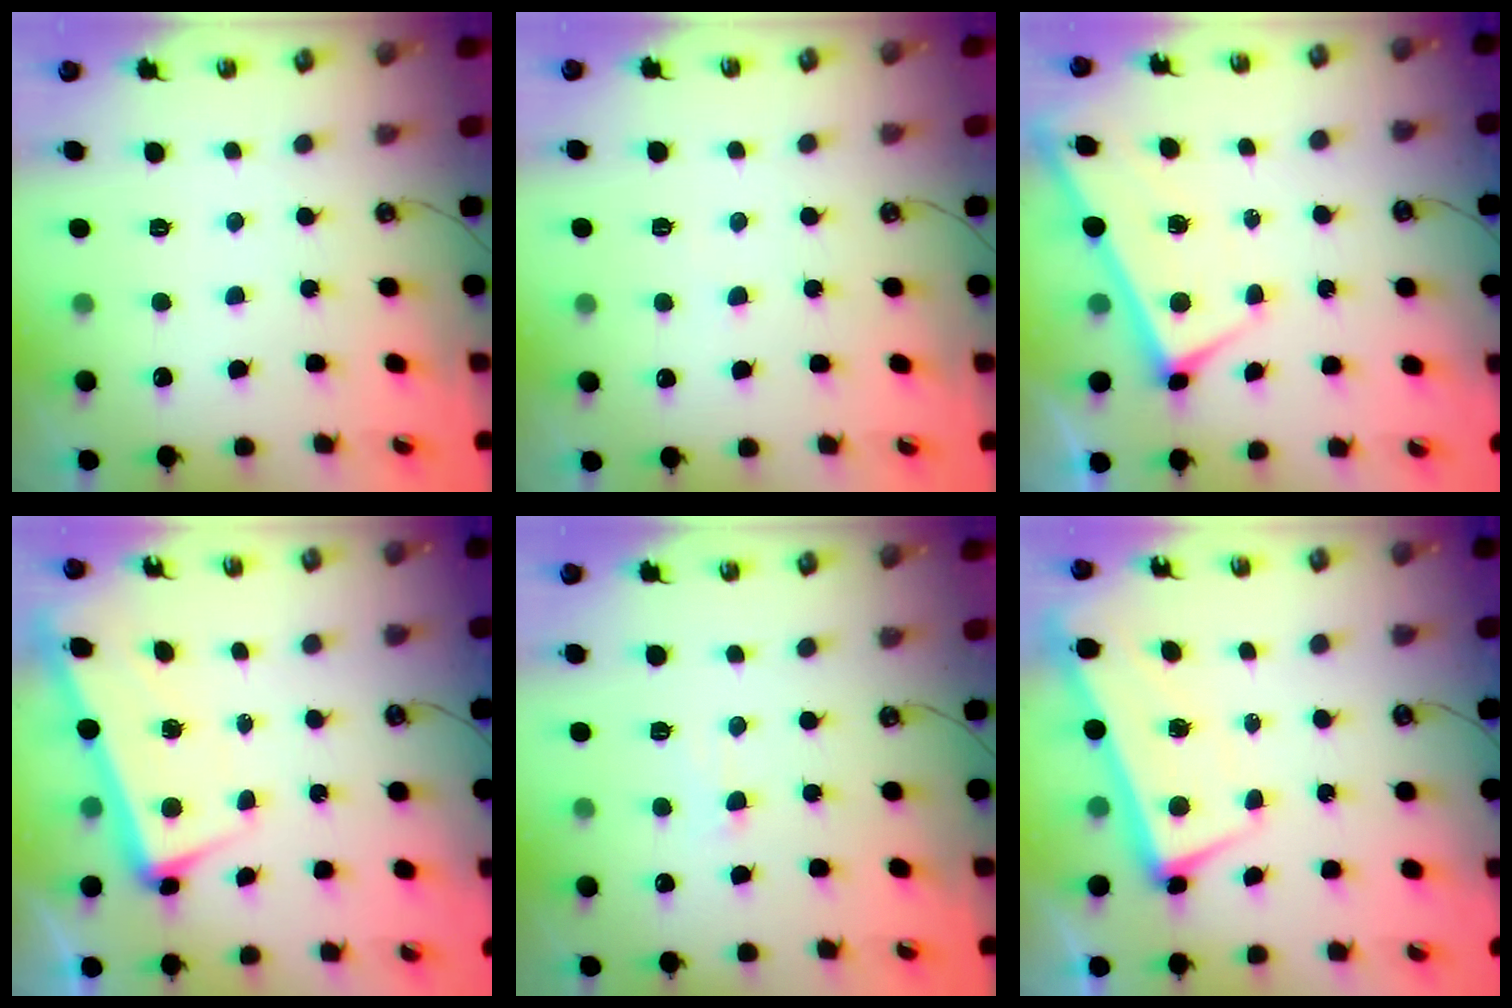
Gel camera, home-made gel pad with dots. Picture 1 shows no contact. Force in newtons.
{"total": 2.4, "press": 2.4, "slide": 0.2}
{"total": 1.8, "press": 1.8, "slide": 0.1}
{"total": 1.9, "press": 1.6, "slide": 1.1}
{"total": 0.8, "press": 0.6, "slide": 0.5}
{"total": 1.5, "press": 0.5, "slide": 1.4}